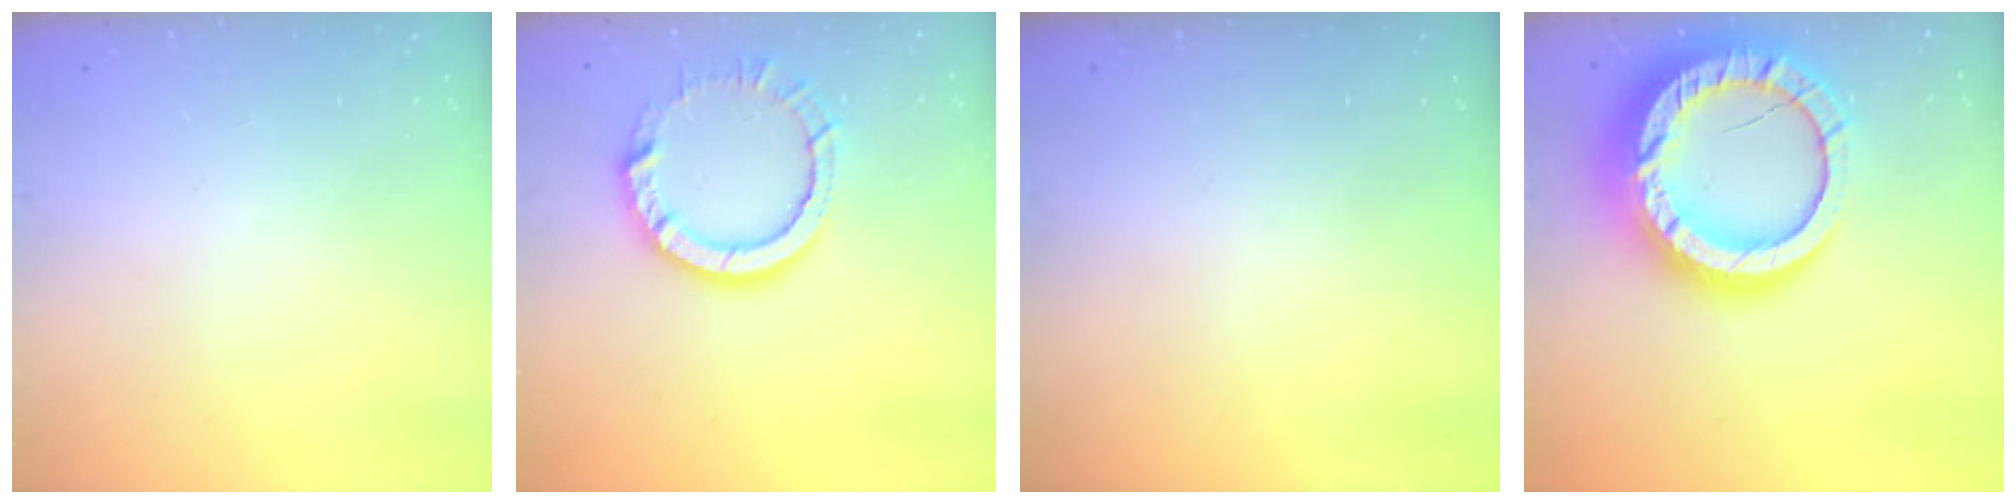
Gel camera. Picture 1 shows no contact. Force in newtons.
{"total": 9.8, "press": 9.8, "slide": 0.4}
{"total": 0.0}
{"total": 25.5, "press": 25.4, "slide": 2.4}